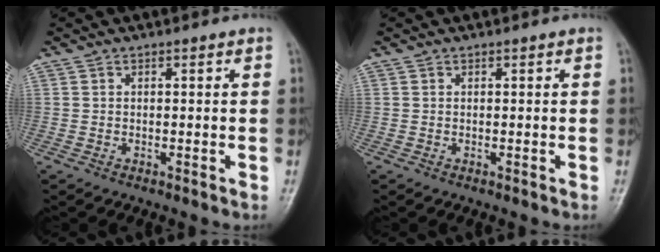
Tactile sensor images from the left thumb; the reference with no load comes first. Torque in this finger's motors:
{"motor_torque": [0.18, -0.13, 0.00, -0.09, 0.00]}